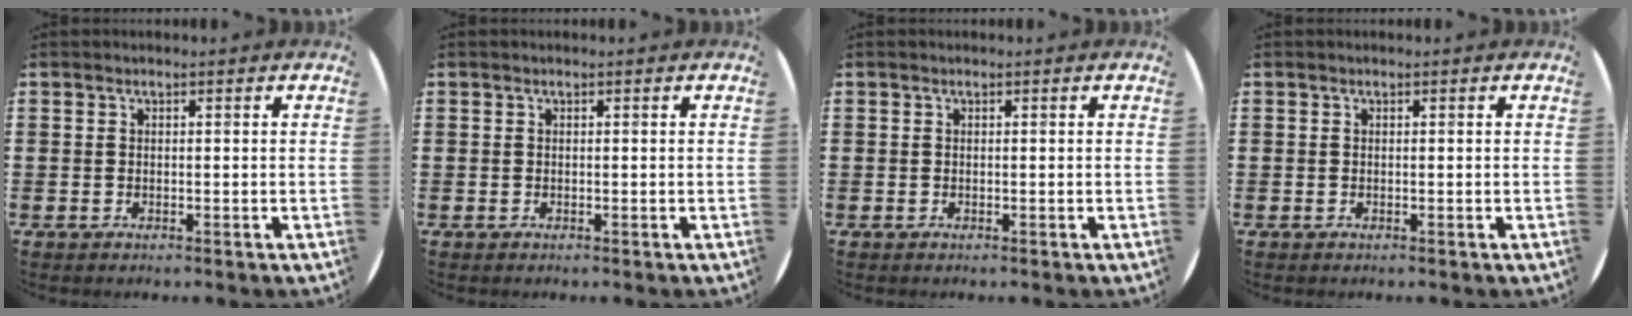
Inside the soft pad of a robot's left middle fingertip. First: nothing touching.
{"total": 0.0}
{"total": 0.0}
{"total": 0.0}